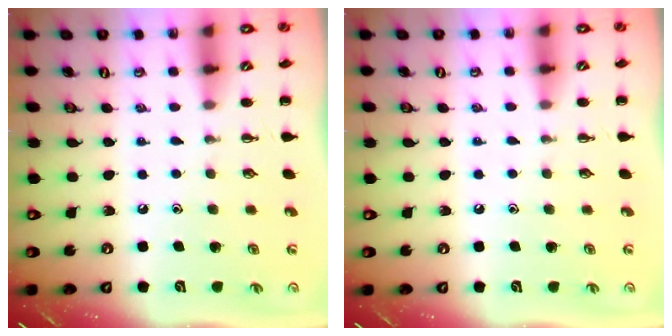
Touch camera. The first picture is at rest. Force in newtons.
{"total": 4.0, "press": 3.8, "slide": 1.2}